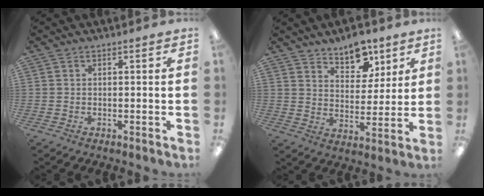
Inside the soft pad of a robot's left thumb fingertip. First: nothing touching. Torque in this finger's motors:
{"motor_torque": [0.10, 0.12, -0.18, -0.18, 0.04]}